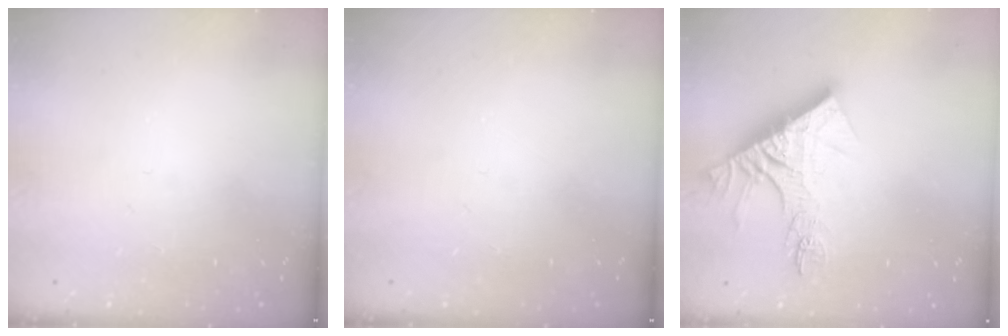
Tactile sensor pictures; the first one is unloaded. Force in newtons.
{"total": 0.0}
{"total": 13.6, "press": 13.6, "slide": 1.1}